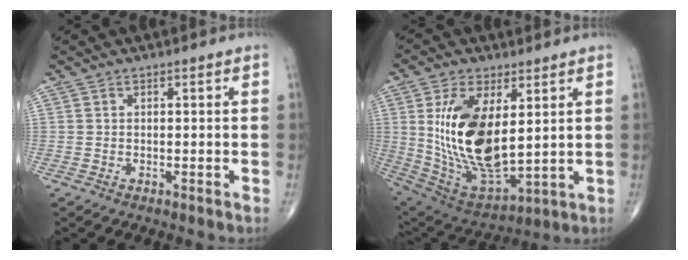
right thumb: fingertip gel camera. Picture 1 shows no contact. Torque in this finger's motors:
{"motor_torque": [0.86, 4.15, 2.29, 0.48, 0.26]}